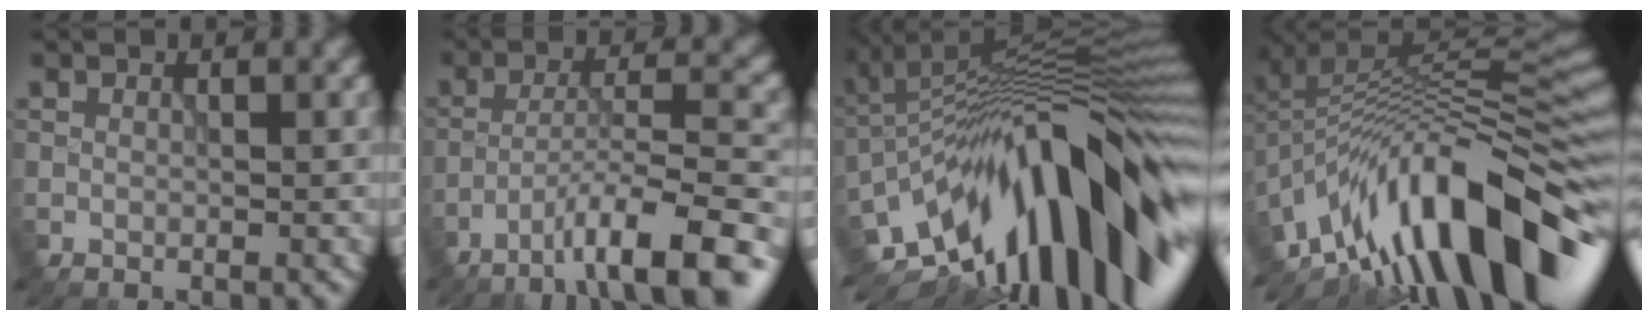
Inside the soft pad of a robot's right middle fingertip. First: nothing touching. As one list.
[{"total": 10.0, "force": [-6.2, 1.8, 7.5], "torque": [-0.115, 0.015, -0.102]}, {"total": 17.2, "force": [-6.2, 5.7, 15.0], "torque": [-0.216, 0.042, -0.136]}, {"total": 15.7, "force": [-7.2, 5.7, 12.7], "torque": [-0.209, 0.029, -0.131]}]